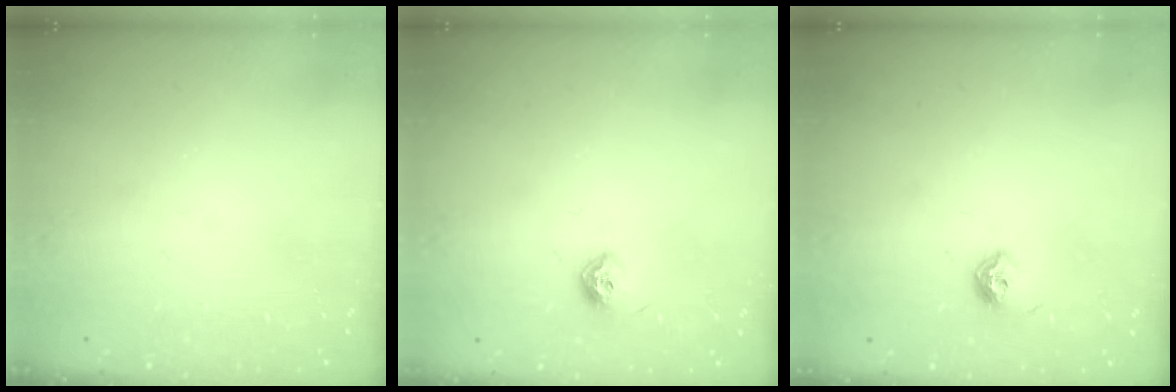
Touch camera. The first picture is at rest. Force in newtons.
{"total": 7.9, "press": 7.8, "slide": 0.9}
{"total": 7.2, "press": 7.1, "slide": 0.9}